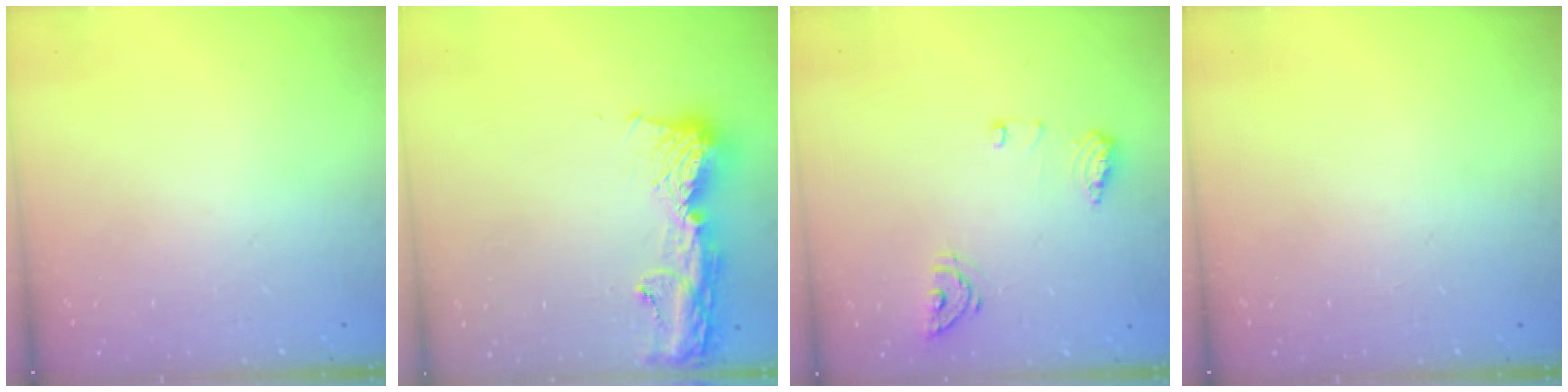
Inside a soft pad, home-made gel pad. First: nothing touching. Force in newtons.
{"total": 13.9, "press": 13.8, "slide": 1.2}
{"total": 9.2, "press": 9.0, "slide": 2.1}
{"total": 0.0}